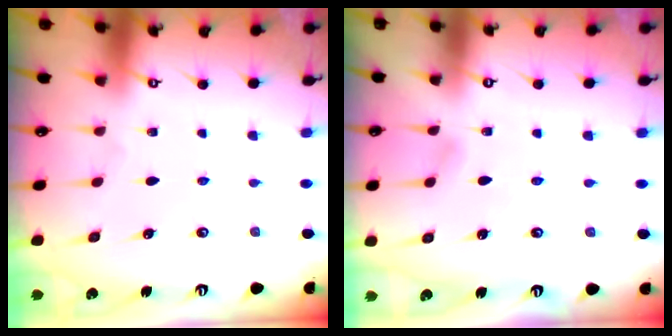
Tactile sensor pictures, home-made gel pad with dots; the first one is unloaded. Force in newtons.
{"total": 2.0, "press": 2.0, "slide": 0.2}